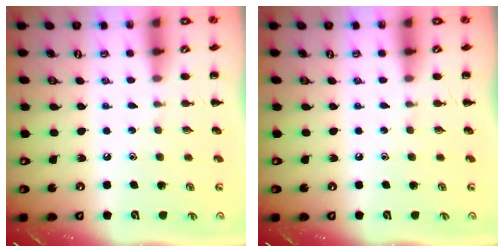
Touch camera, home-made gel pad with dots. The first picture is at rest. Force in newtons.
{"total": 0.0}